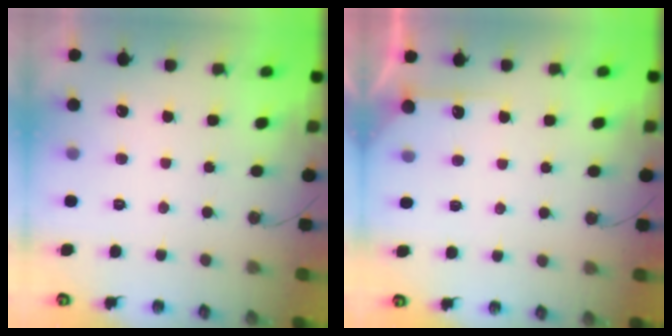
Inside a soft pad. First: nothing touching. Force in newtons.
{"total": 5.4, "press": 5.4, "slide": 0.6}